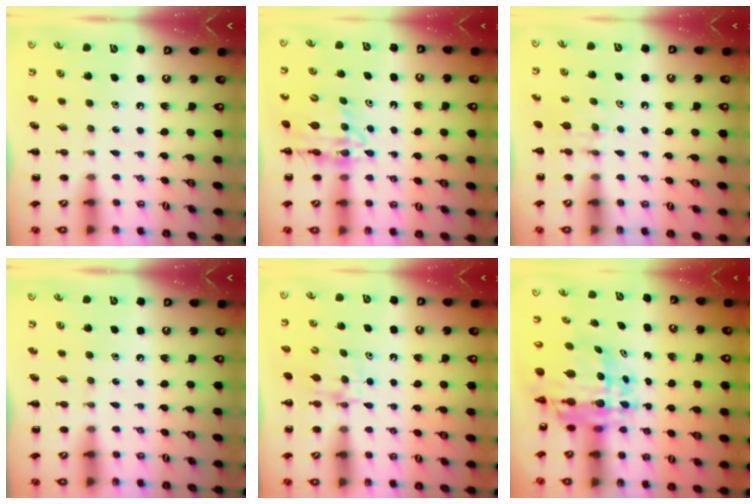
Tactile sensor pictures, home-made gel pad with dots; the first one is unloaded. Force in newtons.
{"total": 12.0, "press": 11.4, "slide": 3.6}
{"total": 5.2, "press": 4.8, "slide": 2.0}
{"total": 0.0}
{"total": 4.4, "press": 4.3, "slide": 1.3}
{"total": 12.4, "press": 11.8, "slide": 3.8}